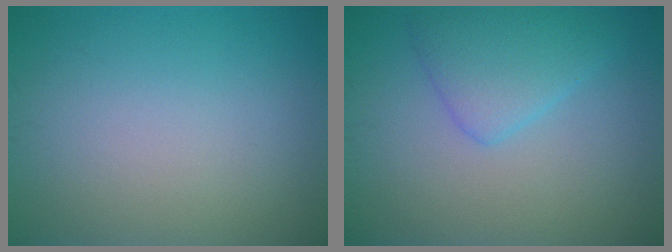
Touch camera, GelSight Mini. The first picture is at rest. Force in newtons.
{"total": 3.4, "press": 3.4, "slide": 0.3}